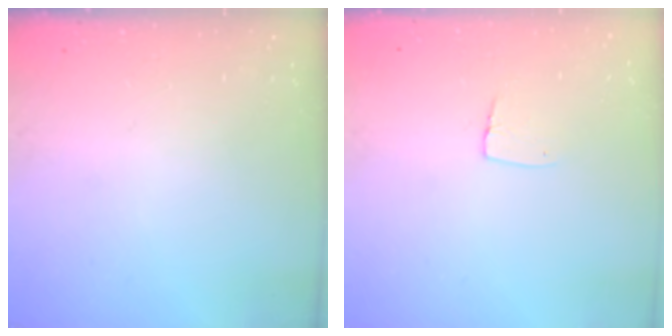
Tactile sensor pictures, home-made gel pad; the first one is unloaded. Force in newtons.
{"total": 5.3, "press": 5.3, "slide": 0.4}